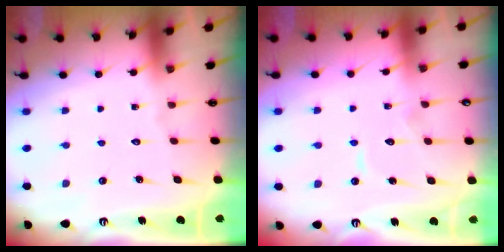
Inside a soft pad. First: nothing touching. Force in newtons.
{"total": 6.0, "press": 5.9, "slide": 0.6}